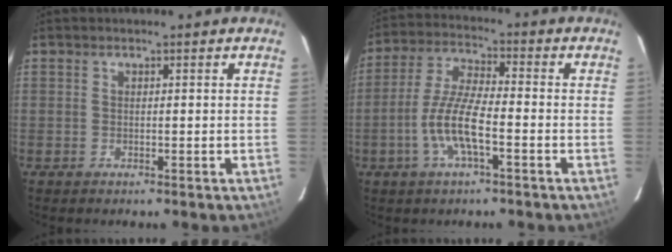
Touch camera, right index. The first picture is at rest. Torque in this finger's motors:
{"motor_torque": [0.95, -0.76, 0.80, 0.18]}